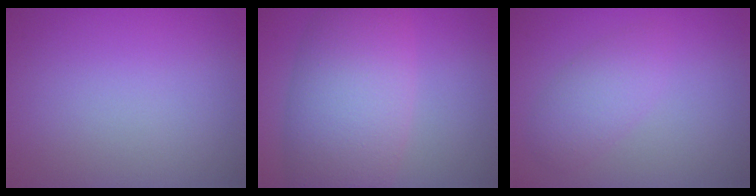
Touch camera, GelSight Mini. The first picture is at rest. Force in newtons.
{"total": 9.9, "press": 9.9, "slide": 0.1}
{"total": 2.7, "press": 2.7, "slide": 0.1}